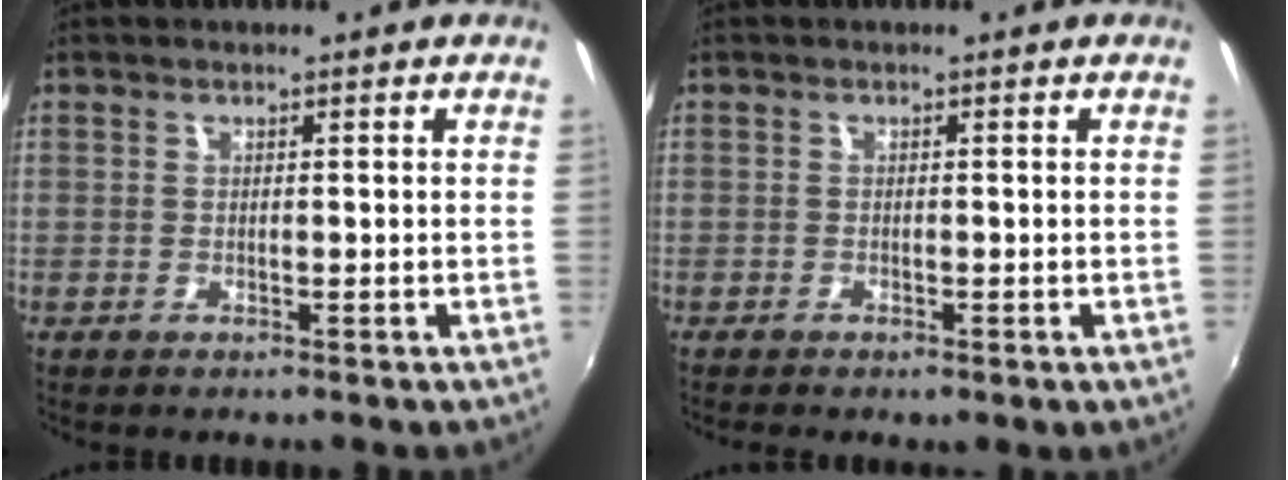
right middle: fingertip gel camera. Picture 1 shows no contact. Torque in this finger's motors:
{"motor_torque": [1.09, -1.05, 0.17, 0.04]}